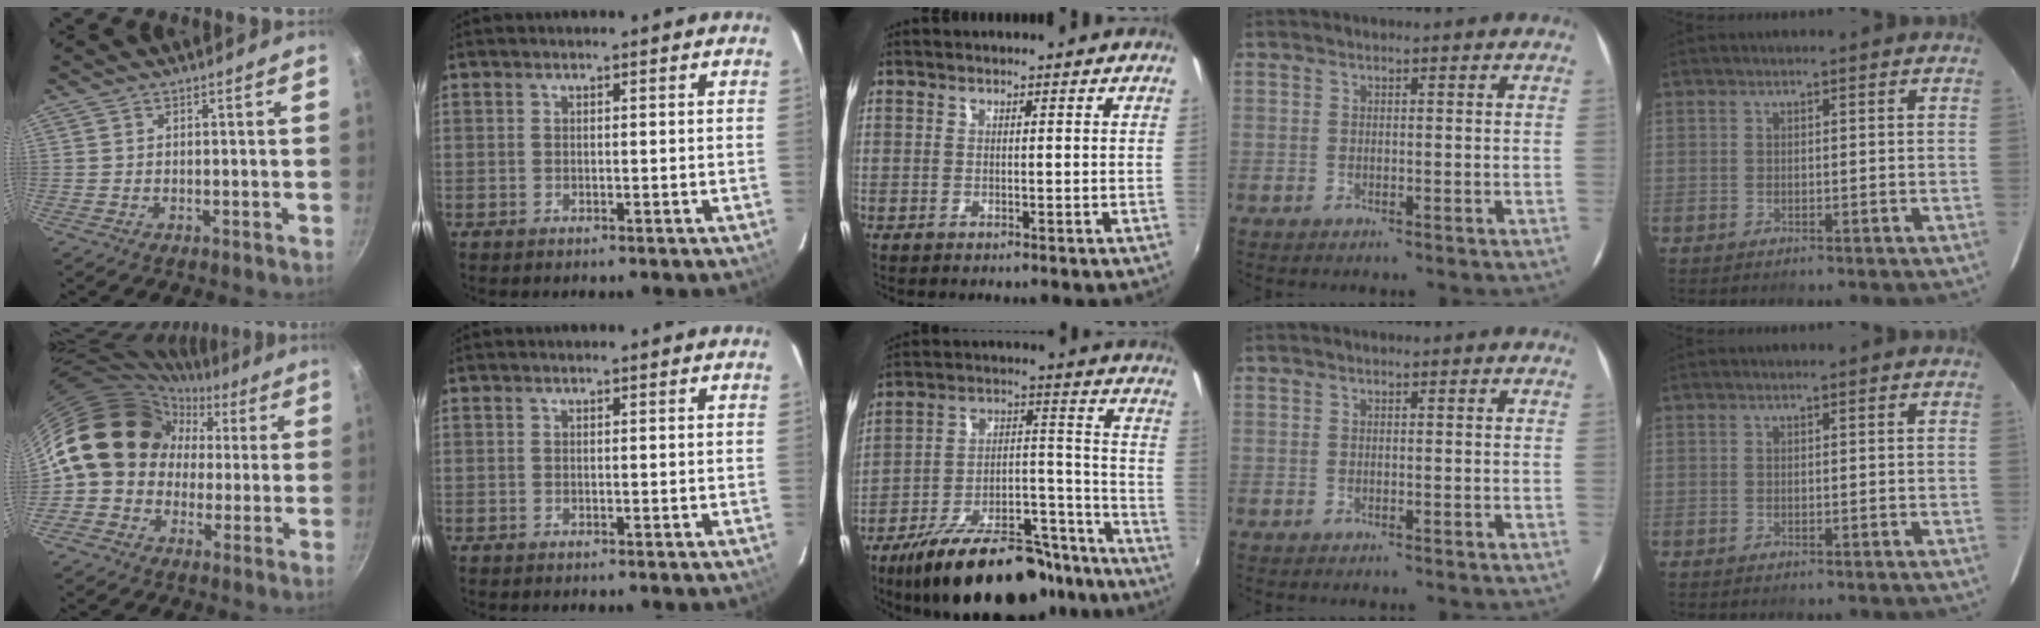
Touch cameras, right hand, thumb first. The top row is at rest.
{"thumb": {"total": 15.5, "force": [0.6, 13.6, 7.4], "torque": [-0.078, 0.049, -0.006]}, "middle": {"total": 26.2, "force": [-19.5, 10.5, 14.0], "torque": [-0.221, 0.021, -0.273]}}